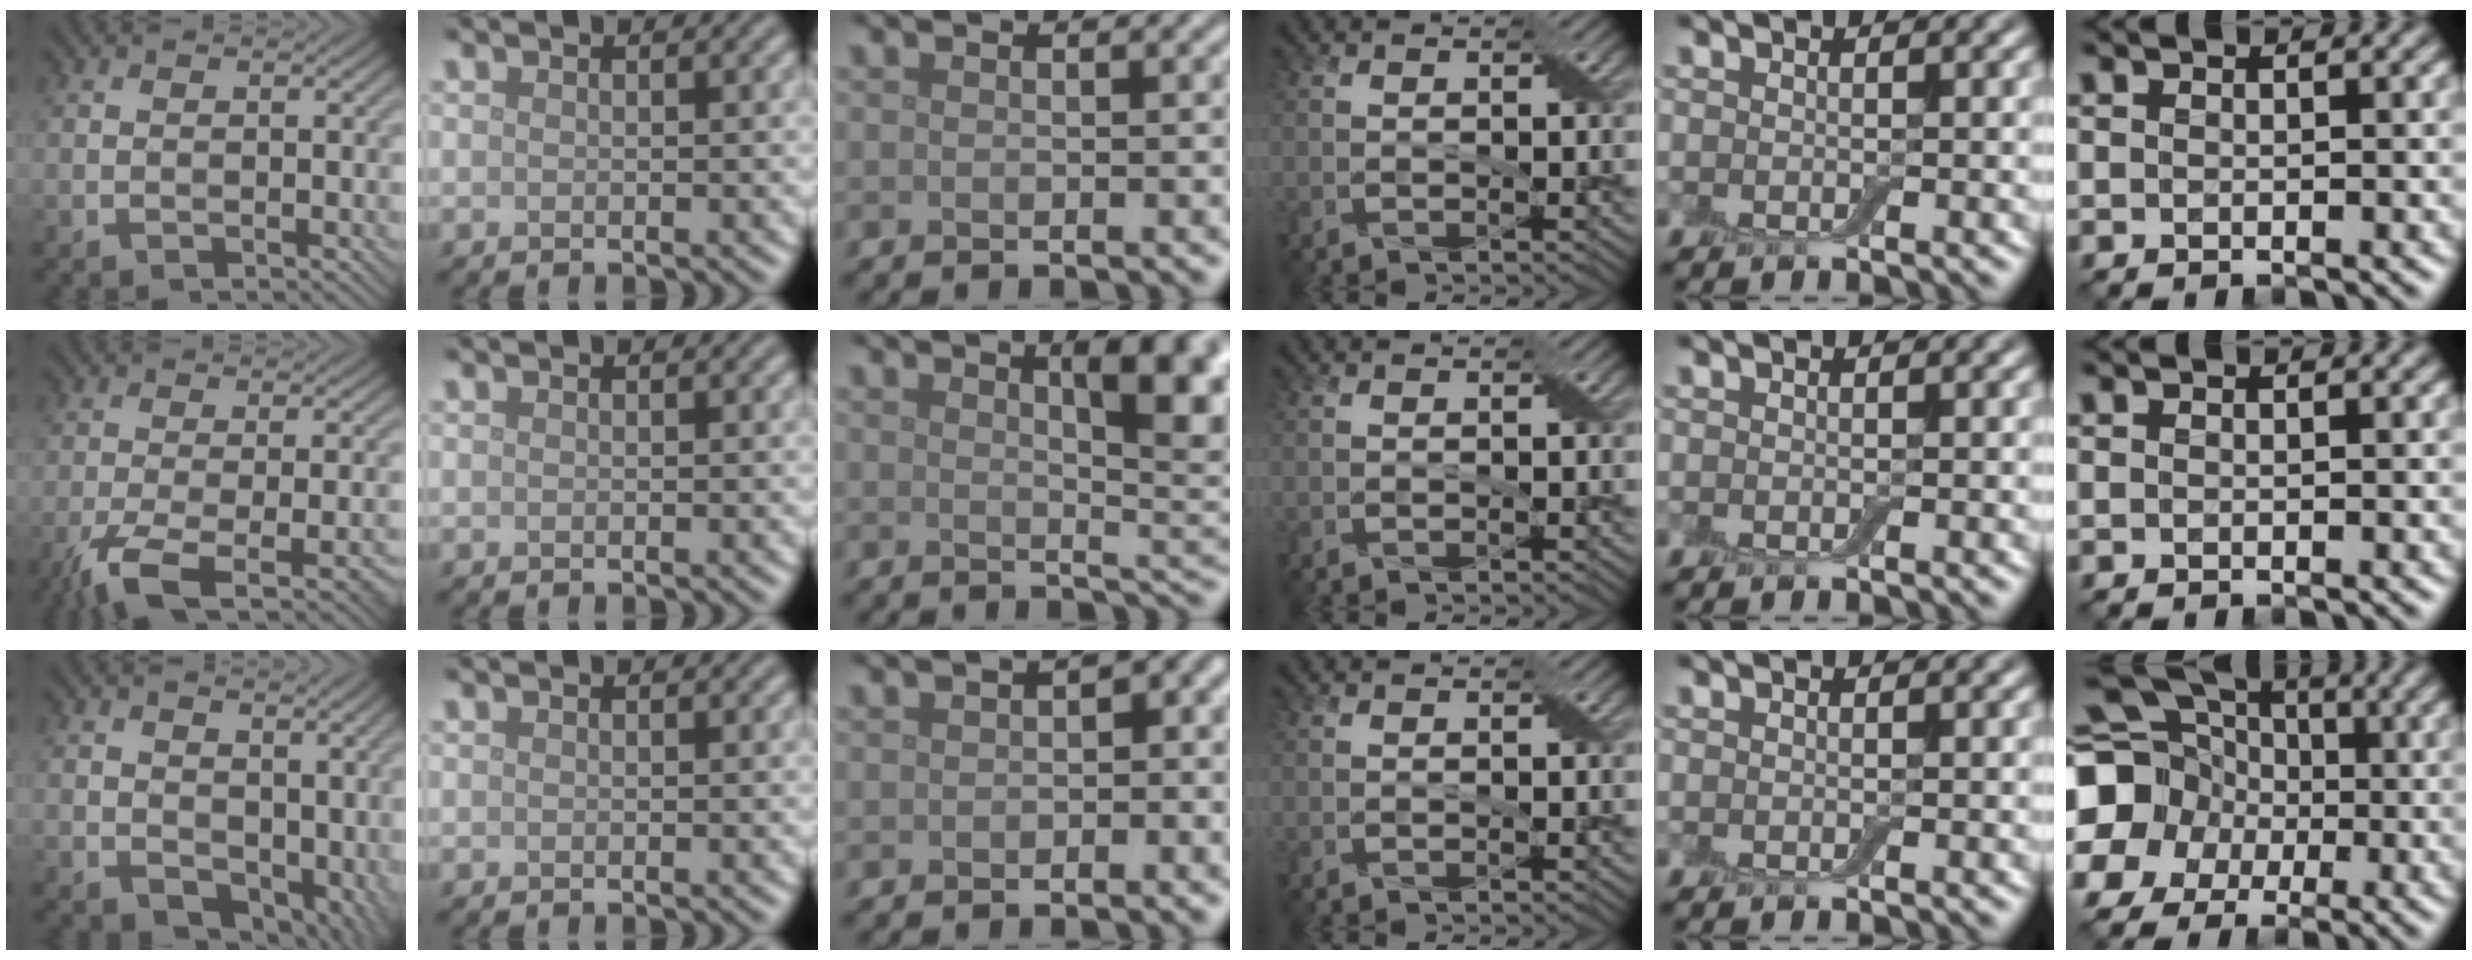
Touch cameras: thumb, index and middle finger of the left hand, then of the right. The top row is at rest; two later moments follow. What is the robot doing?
{"motion": "close", "object": "airpods case & airpods"}